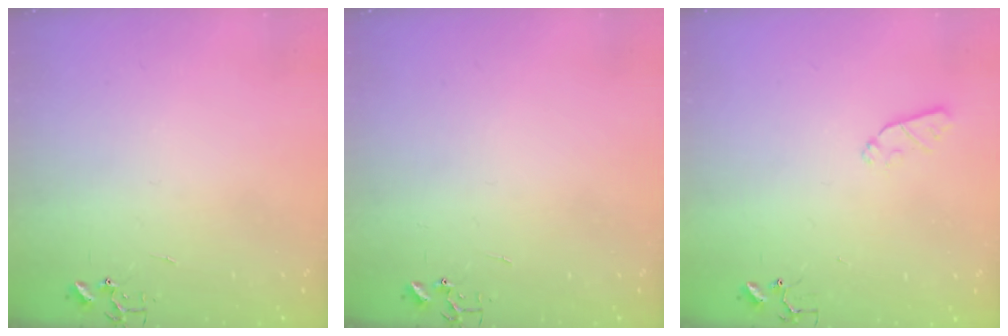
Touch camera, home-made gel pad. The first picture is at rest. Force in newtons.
{"total": 0.0}
{"total": 5.2, "press": 5.2, "slide": 0.8}